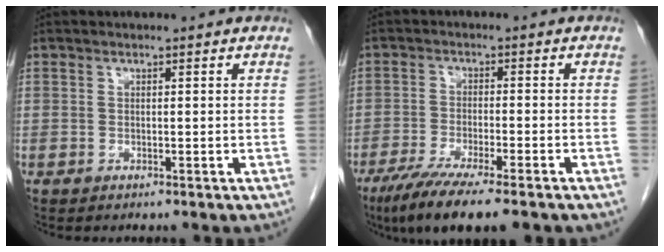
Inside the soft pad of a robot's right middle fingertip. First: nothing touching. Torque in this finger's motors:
{"motor_torque": [1.22, -0.92, 0.19, 0.12]}